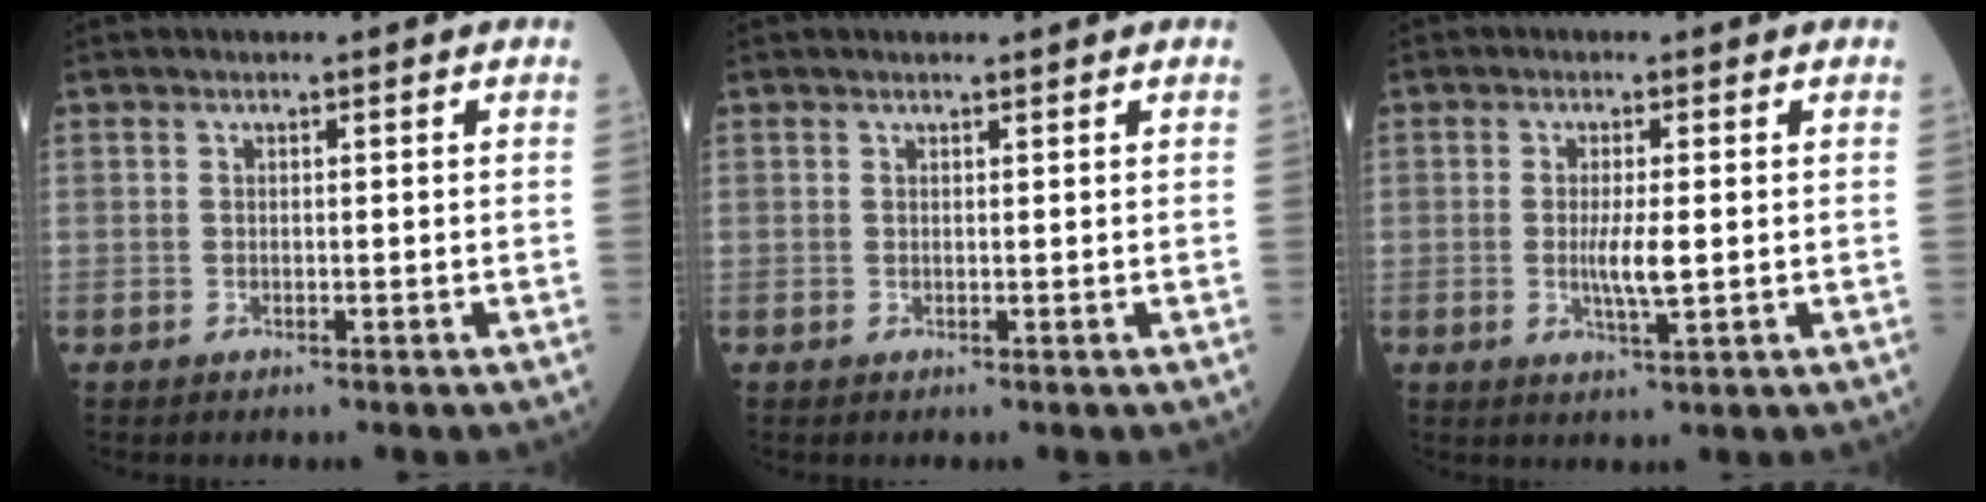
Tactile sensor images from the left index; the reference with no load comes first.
{"total": 0.9, "force": [0.9, 0.0, 0.2], "torque": [-0.006, 0.002, 0.014]}
{"total": 3.8, "force": [-0.1, 0.5, 3.8], "torque": [-0.075, -0.006, -0.001]}